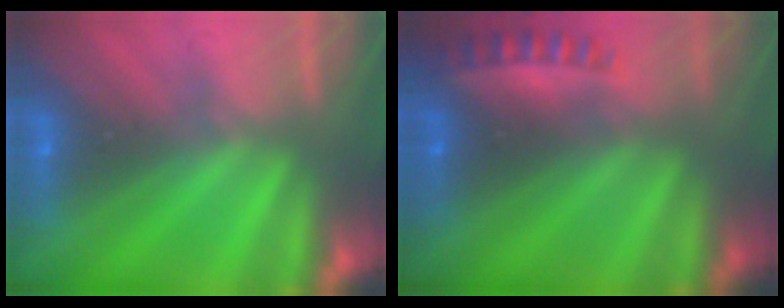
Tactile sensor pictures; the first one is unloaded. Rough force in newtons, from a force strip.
{"total": 2.6}